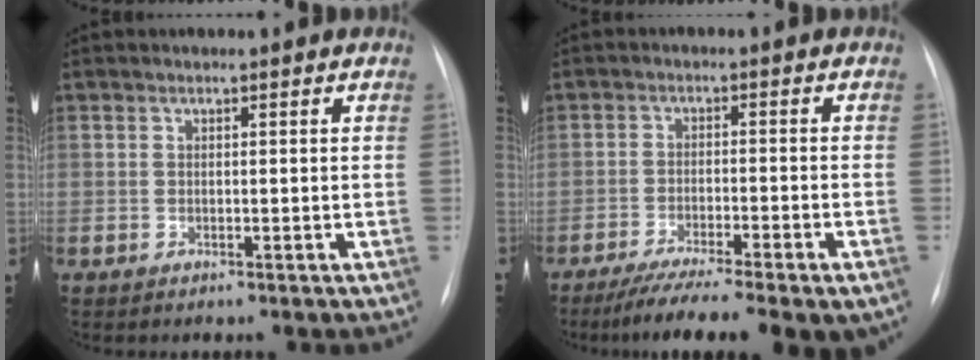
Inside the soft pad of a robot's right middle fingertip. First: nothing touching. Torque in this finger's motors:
{"motor_torque": [1.12, -1.02, 0.22, 0.11]}